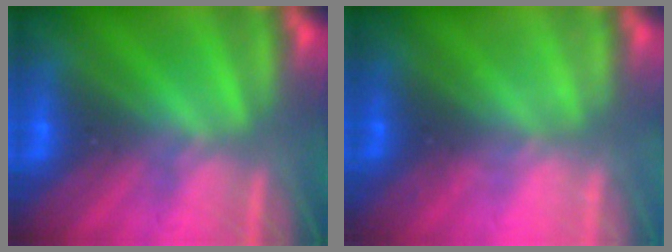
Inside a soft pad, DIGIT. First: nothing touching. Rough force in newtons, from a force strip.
{"total": 2.2}